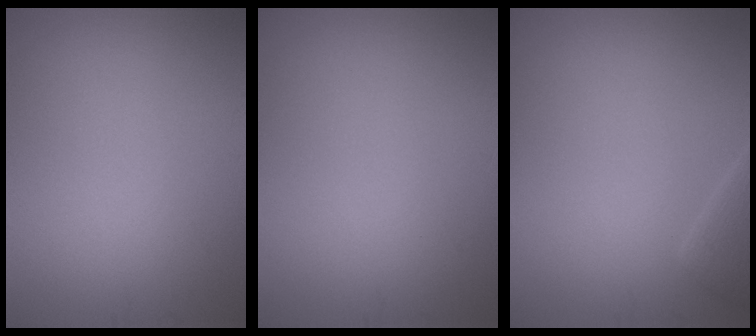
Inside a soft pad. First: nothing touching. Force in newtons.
{"total": 0.0}
{"total": 1.6, "press": 1.6, "slide": 0.2}